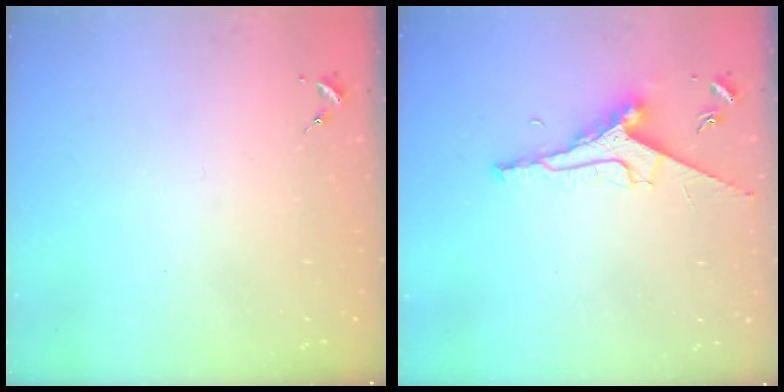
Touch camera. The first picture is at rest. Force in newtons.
{"total": 9.2, "press": 9.1, "slide": 1.0}